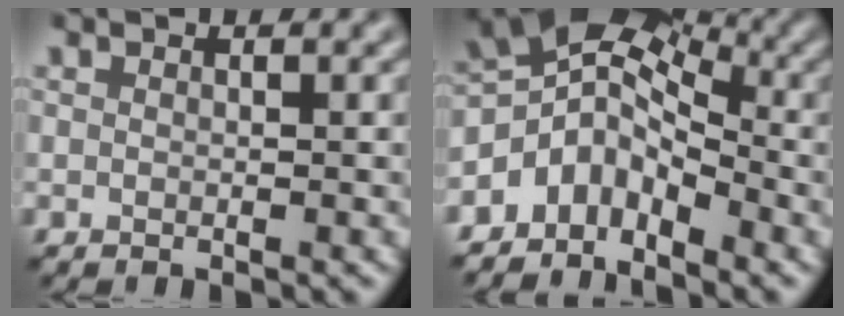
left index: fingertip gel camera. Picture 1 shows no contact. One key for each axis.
{"total": 6.1, "fx": -3.2, "fy": 3.8, "fz": 3.5, "tx": -0.058, "ty": 0.007, "tz": -0.073}